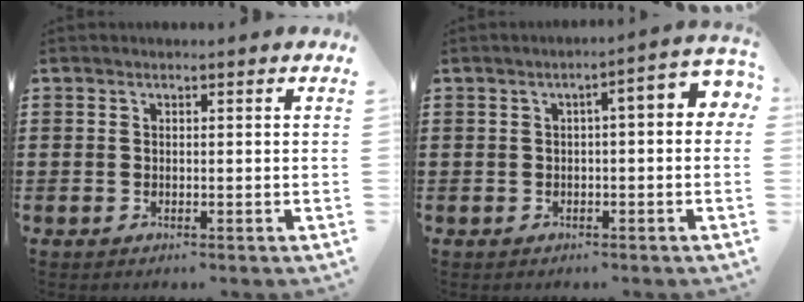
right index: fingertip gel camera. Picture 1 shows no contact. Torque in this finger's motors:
{"motor_torque": [0.96, -0.18, 0.27, 0.04]}